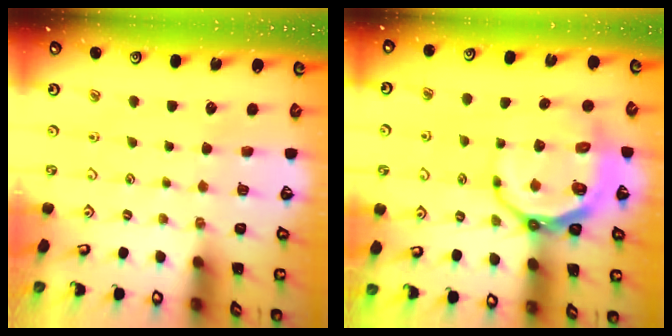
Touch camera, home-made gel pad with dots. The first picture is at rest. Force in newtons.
{"total": 11.4, "press": 10.8, "slide": 3.7}